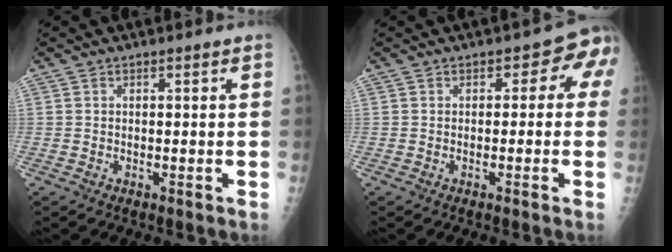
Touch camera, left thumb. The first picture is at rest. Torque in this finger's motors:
{"motor_torque": [-0.06, 0.31, -0.12, 0.02, 0.03]}